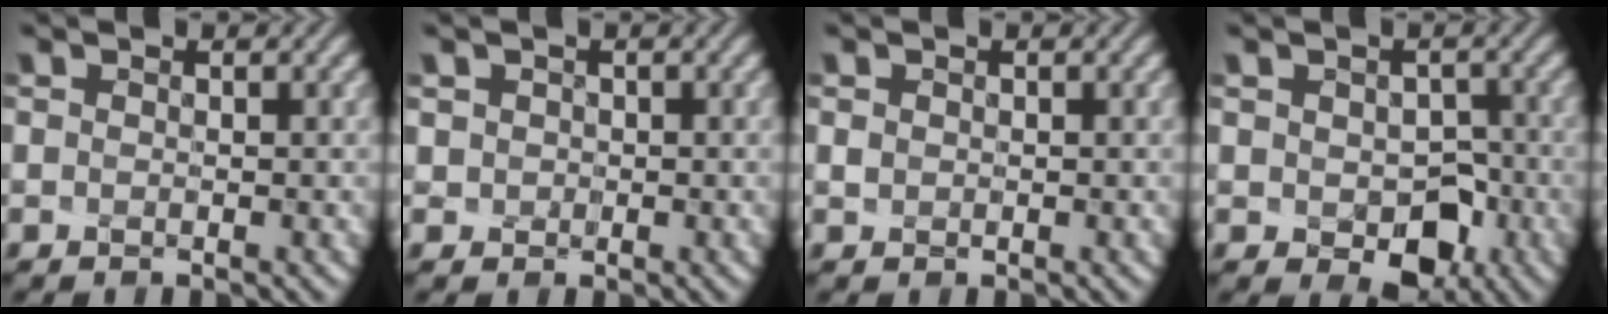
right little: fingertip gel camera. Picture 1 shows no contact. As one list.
[{"total": 1.3, "force": [0.3, 1.3, 0.1], "torque": [-0.017, 0.013, -0.004]}, {"total": 0.8, "force": [0.3, 0.7, 0.2], "torque": [-0.017, 0.012, -0.001]}, {"total": 5.0, "force": [-1.6, 3.2, 3.5], "torque": [-0.059, -0.019, -0.010]}]